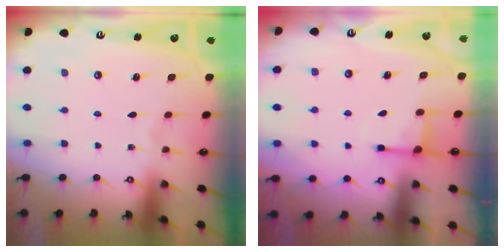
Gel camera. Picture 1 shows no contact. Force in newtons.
{"total": 3.5, "press": 3.4, "slide": 0.7}